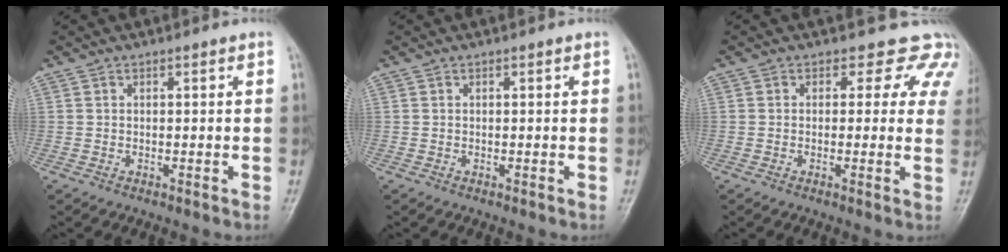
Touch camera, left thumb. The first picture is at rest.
{"total": 0.0}
{"total": 7.6, "force": [5.0, 5.2, 2.3], "torque": [0.021, -0.013, 0.030]}